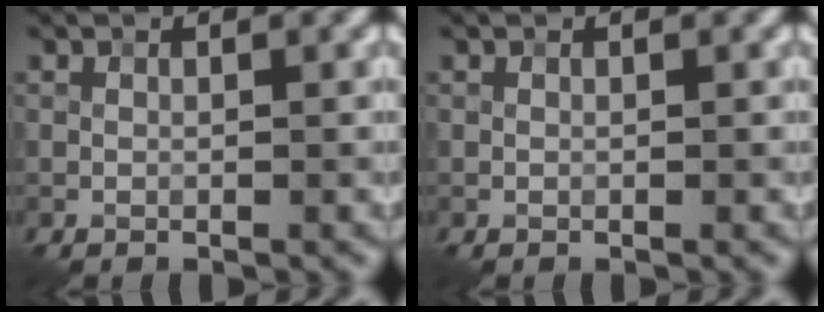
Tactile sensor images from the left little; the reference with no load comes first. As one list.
[{"total": 0.0}]